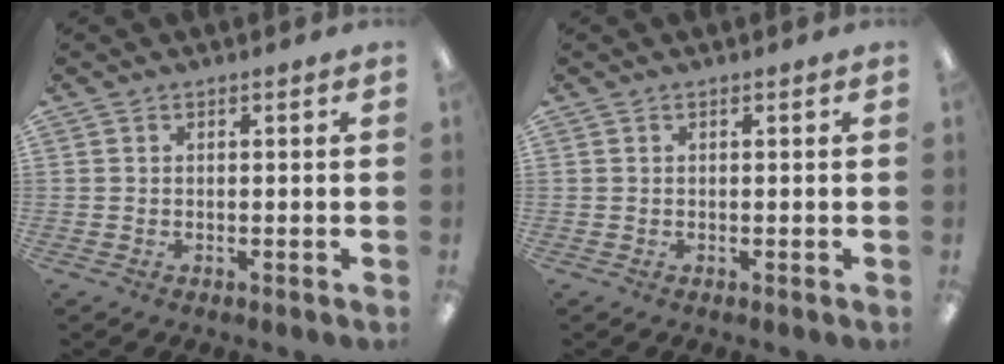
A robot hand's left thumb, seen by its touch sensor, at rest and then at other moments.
{"total": 0.0}